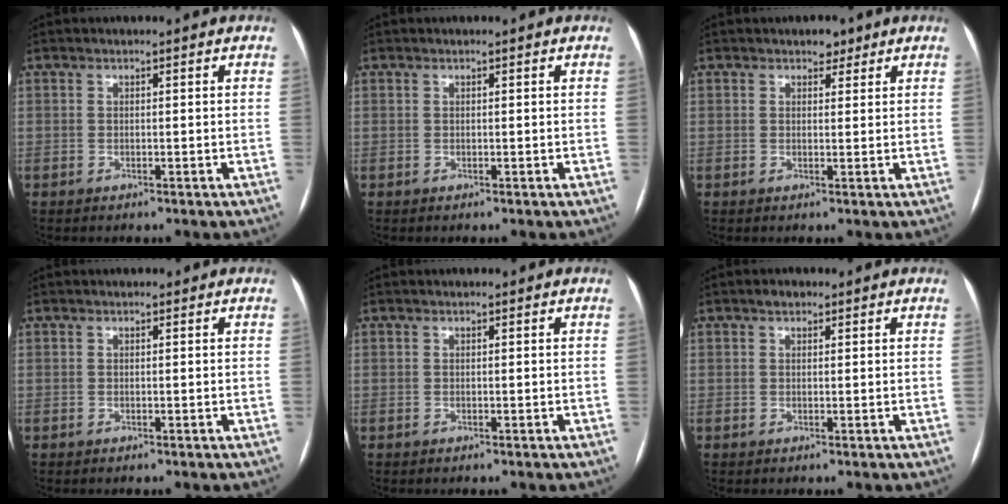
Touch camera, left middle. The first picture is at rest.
{"total": 0.0}
{"total": 2.2, "force": [1.5, 1.3, 0.9], "torque": [-0.008, 0.003, 0.019]}
{"total": 0.0}
{"total": 0.0}
{"total": 1.3, "force": [0.9, 0.8, 0.6], "torque": [-0.011, 0.008, 0.013]}